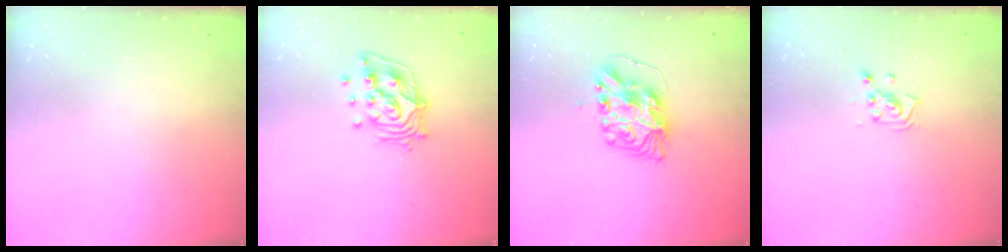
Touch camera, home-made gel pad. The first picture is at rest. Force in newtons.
{"total": 12.4, "press": 12.3, "slide": 1.1}
{"total": 9.5, "press": 9.5, "slide": 0.4}
{"total": 2.9, "press": 2.9, "slide": 0.3}